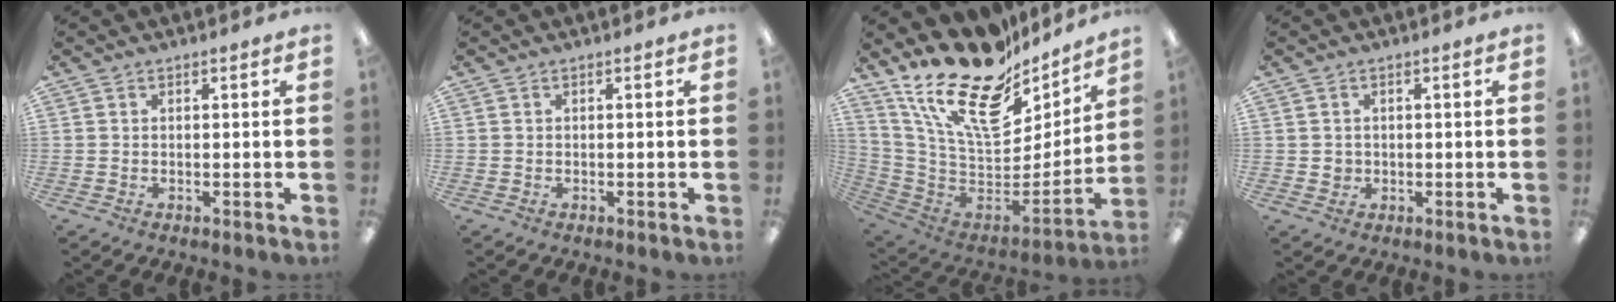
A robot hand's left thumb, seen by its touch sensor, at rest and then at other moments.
{"total": 0.0}
{"total": 23.4, "force": [15.1, 10.5, 14.5], "torque": [-0.250, -0.116, 0.262]}
{"total": 1.7, "force": [0.2, 1.6, 0.5], "torque": [-0.012, 0.004, 0.002]}